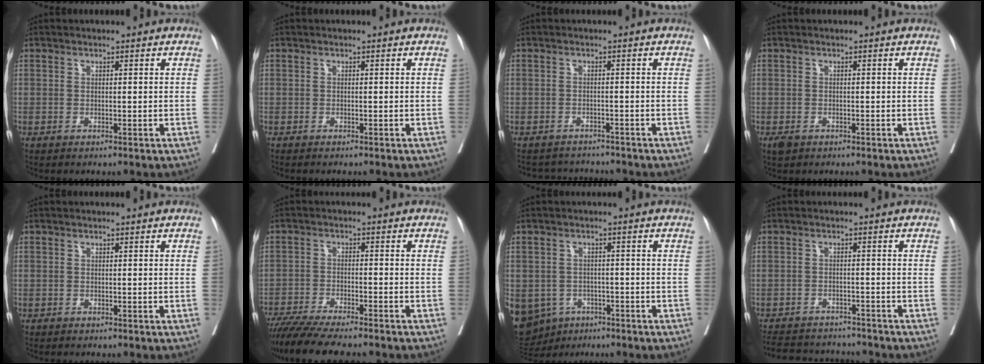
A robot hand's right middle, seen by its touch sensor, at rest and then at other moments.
{"total": 1.1, "force": [-1.0, 0.2, 0.4], "torque": [-0.007, -0.002, -0.014]}
{"total": 5.4, "force": [-5.3, 1.0, 0.0], "torque": [0.005, 0.007, -0.073]}
{"total": 1.4, "force": [-0.9, 0.9, 0.7], "torque": [-0.016, -0.001, -0.009]}
{"total": 0.0}
{"total": 11.8, "force": [-10.2, 1.1, 5.8], "torque": [-0.082, -0.022, -0.160]}
{"total": 14.8, "force": [-7.0, 11.9, 5.2], "torque": [-0.157, 0.000, -0.089]}
{"total": 11.3, "force": [-10.6, 2.9, 2.7], "torque": [-0.053, 0.008, -0.145]}